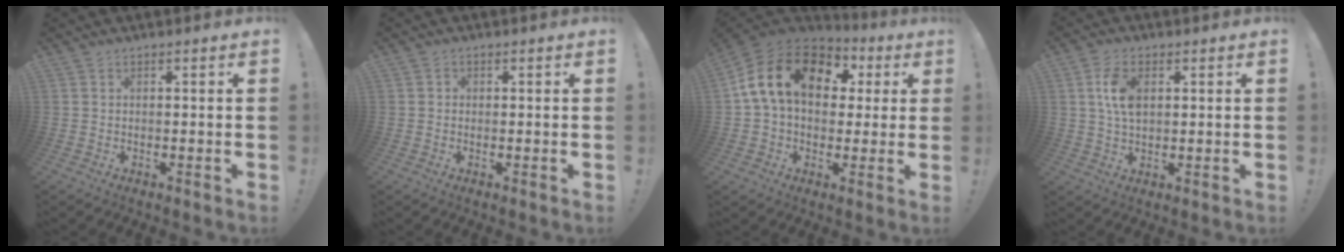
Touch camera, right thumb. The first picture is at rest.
{"total": 1.0, "force": [-0.3, 0.9, 0.2], "torque": [-0.006, 0.003, -0.004]}
{"total": 18.6, "force": [5.4, 12.1, 13.0], "torque": [-0.230, 0.003, 0.097]}
{"total": 7.9, "force": [1.9, 4.6, 6.2], "torque": [-0.121, 0.001, 0.031]}